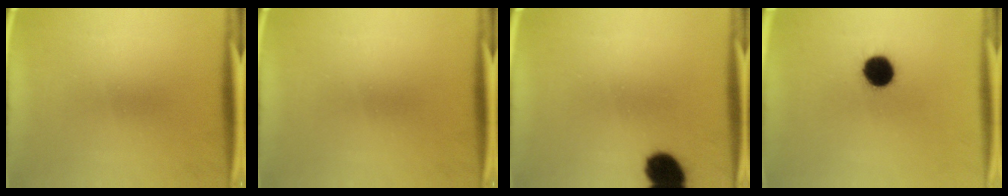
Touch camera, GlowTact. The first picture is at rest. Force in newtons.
{"total": 0.0}
{"total": 8.9}
{"total": 9.9}